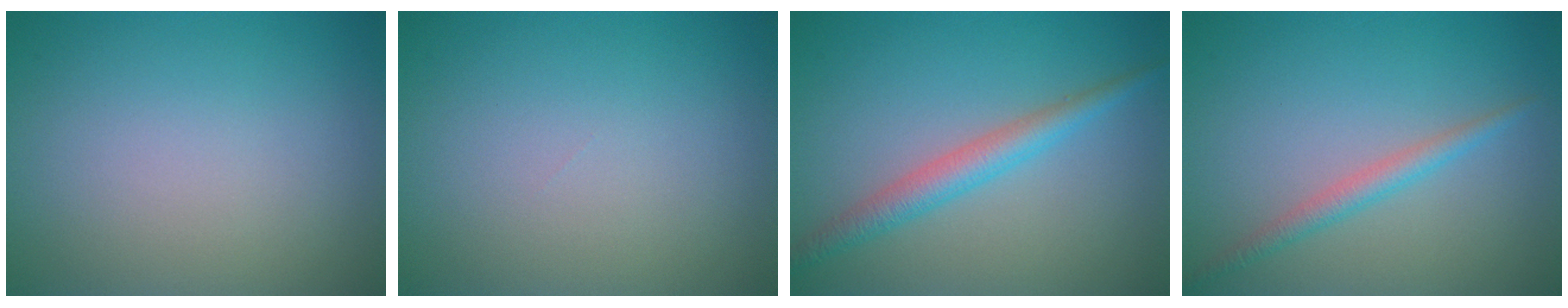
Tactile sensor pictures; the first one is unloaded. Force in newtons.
{"total": 0.0}
{"total": 3.0, "press": 3.0, "slide": 0.0}
{"total": 1.9, "press": 1.9, "slide": 0.1}